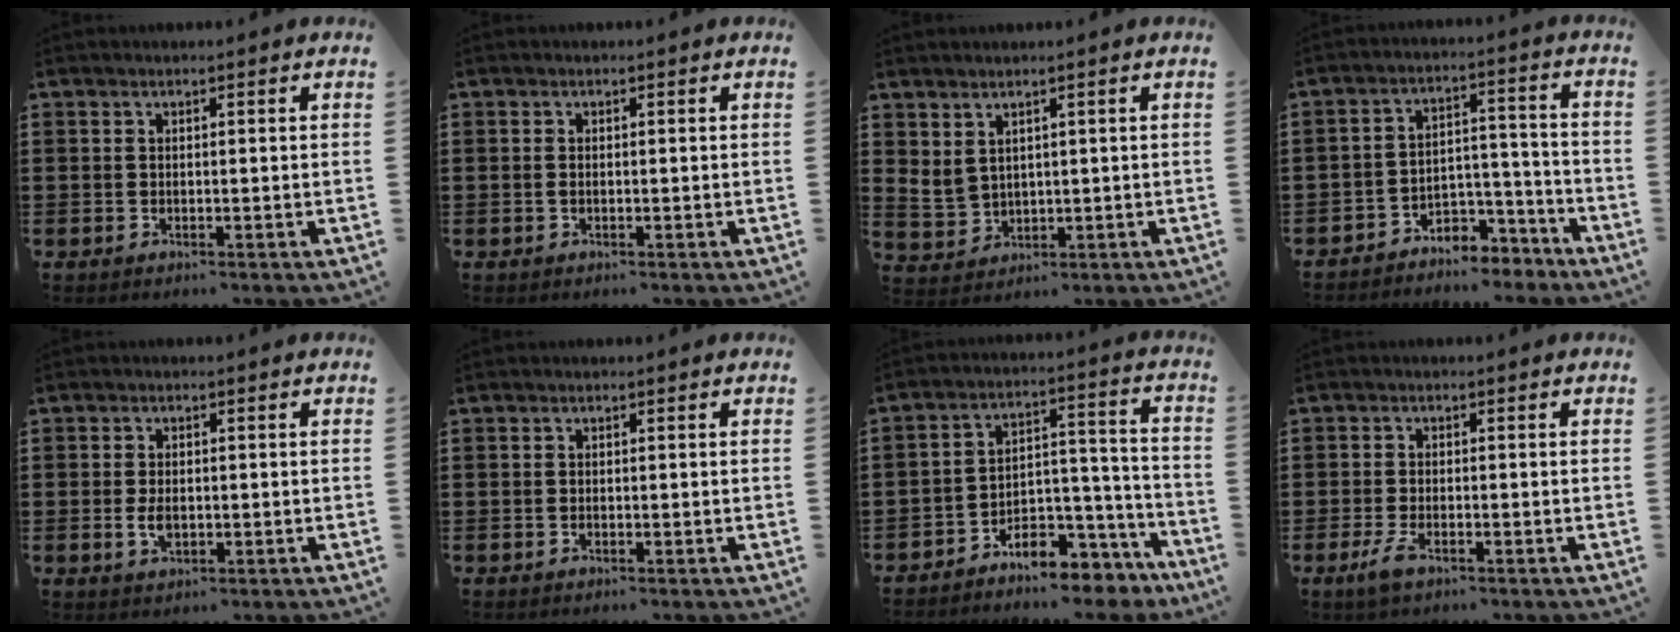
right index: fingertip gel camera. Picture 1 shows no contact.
{"total": 0.6, "force": [-0.1, 0.1, 0.6], "torque": [-0.014, -0.006, -0.001]}
{"total": 2.5, "force": [1.8, 1.6, 0.7], "torque": [-0.024, 0.007, 0.035]}
{"total": 4.9, "force": [-4.2, 2.3, 0.9], "torque": [-0.020, 0.013, -0.084]}
{"total": 2.6, "force": [-0.4, 1.5, 2.1], "torque": [-0.047, -0.003, -0.007]}
{"total": 0.0}
{"total": 6.8, "force": [-6.1, 2.6, 1.7], "torque": [-0.025, 0.017, -0.115]}
{"total": 2.7, "force": [-1.4, 0.8, 2.2], "torque": [-0.057, -0.008, -0.032]}